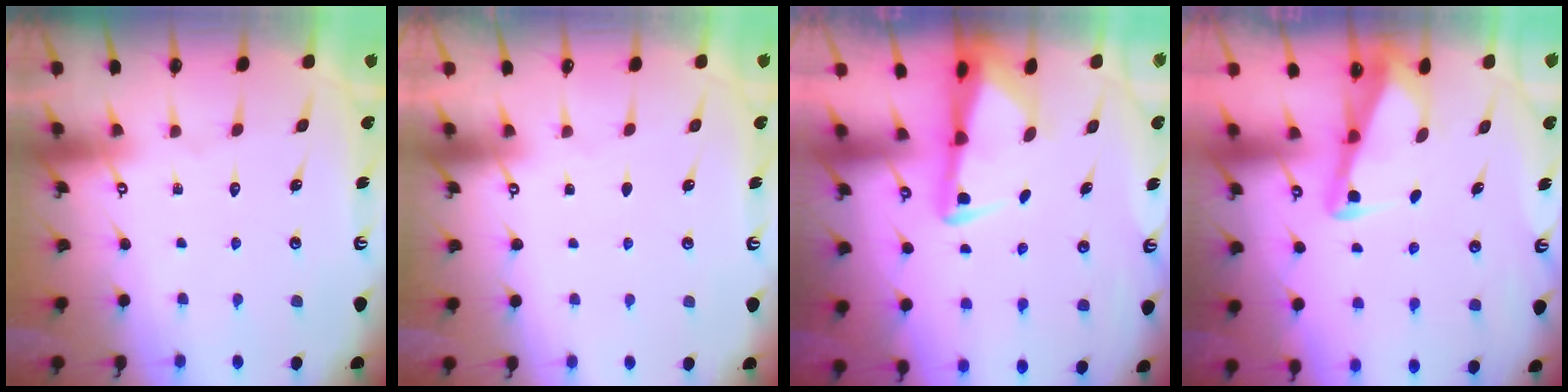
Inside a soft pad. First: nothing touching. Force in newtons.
{"total": 0.9, "press": 0.9, "slide": 0.1}
{"total": 3.0, "press": 2.9, "slide": 0.6}
{"total": 2.7, "press": 2.7, "slide": 0.3}